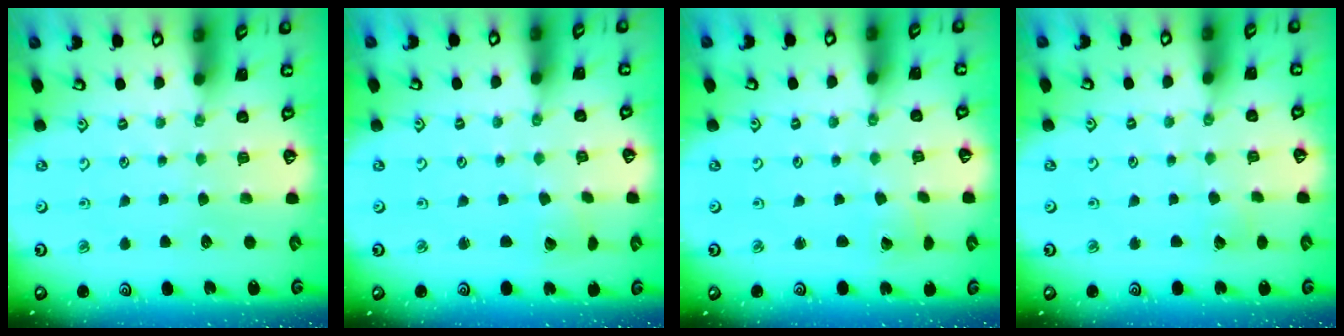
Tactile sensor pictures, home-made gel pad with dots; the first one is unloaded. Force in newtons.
{"total": 2.6, "press": 2.6, "slide": 0.1}
{"total": 1.7, "press": 1.7, "slide": 0.1}
{"total": 2.9, "press": 2.9, "slide": 0.3}